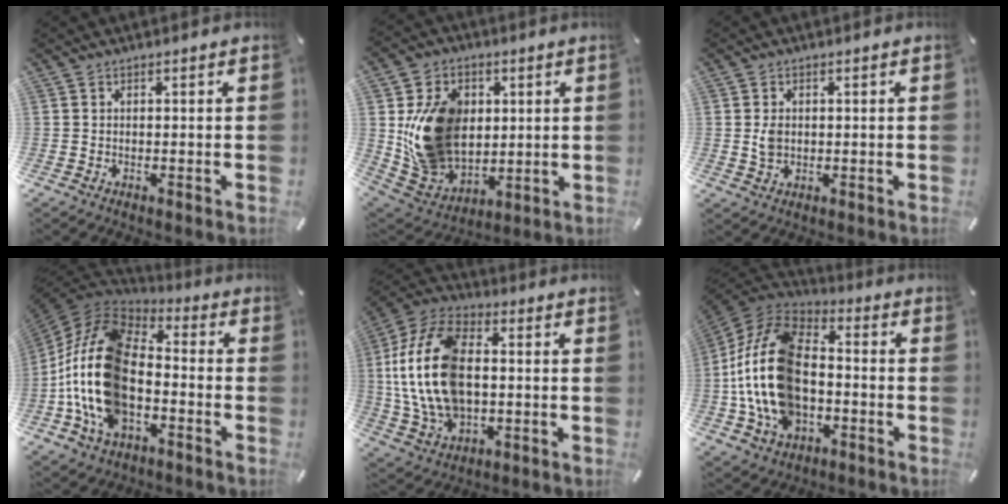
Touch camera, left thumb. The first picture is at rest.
{"total": 17.5, "force": [3.1, 14.6, 9.1], "torque": [-0.171, -0.008, 0.068]}
{"total": 2.8, "force": [0.3, 2.1, 1.8], "torque": [-0.035, 0.000, 0.001]}
{"total": 21.2, "force": [-6.0, 13.4, 15.3], "torque": [-0.331, 0.031, -0.103]}
{"total": 19.1, "force": [-0.3, 12.9, 14.0], "torque": [-0.331, 0.004, -0.009]}
{"total": 21.5, "force": [-4.0, 14.6, 15.2], "torque": [-0.327, 0.033, -0.068]}